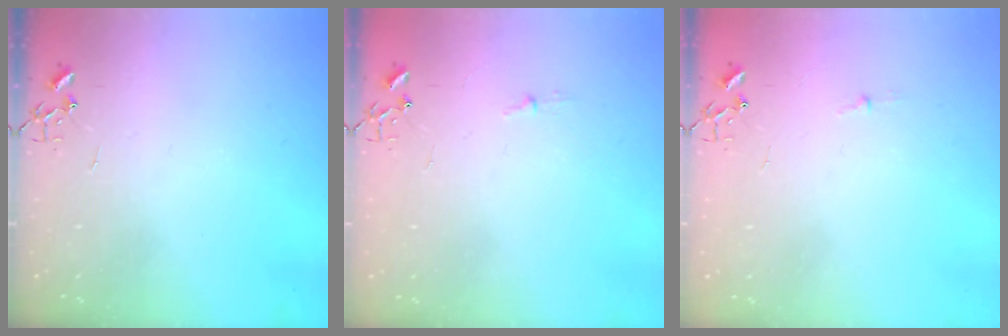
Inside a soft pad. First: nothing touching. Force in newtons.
{"total": 3.1, "press": 3.1, "slide": 0.4}
{"total": 2.7, "press": 2.7, "slide": 0.3}